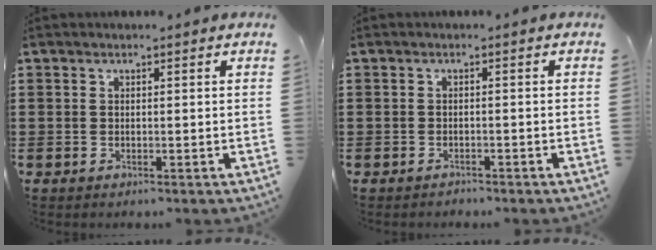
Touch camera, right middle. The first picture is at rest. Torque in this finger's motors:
{"motor_torque": [0.20, -0.04, 0.02, -0.01]}